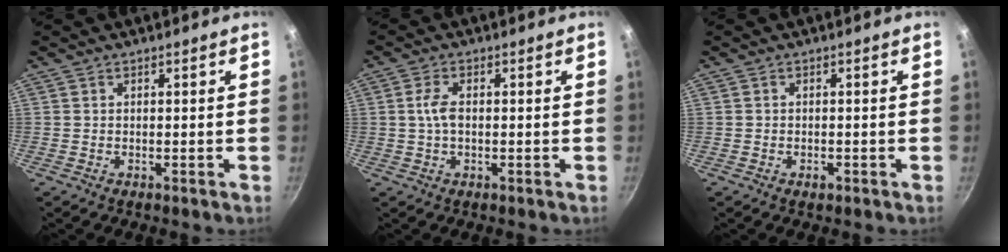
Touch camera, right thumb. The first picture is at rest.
{"total": 3.7, "force": [0.2, 2.0, 3.1], "torque": [-0.064, 0.007, 0.000]}
{"total": 1.2, "force": [-0.7, 0.7, 0.8], "torque": [-0.010, 0.003, -0.011]}